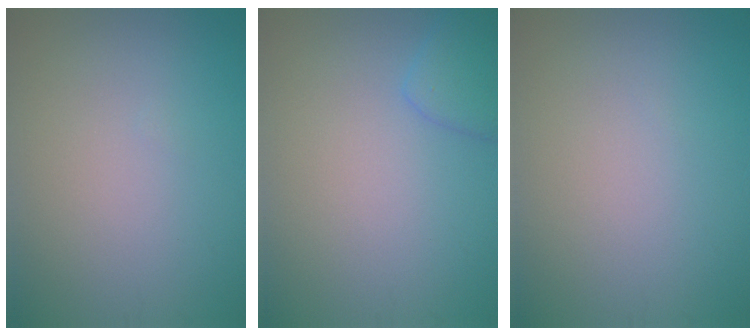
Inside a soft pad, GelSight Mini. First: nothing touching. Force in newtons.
{"total": 2.4, "press": 2.4, "slide": 0.2}
{"total": 0.0}